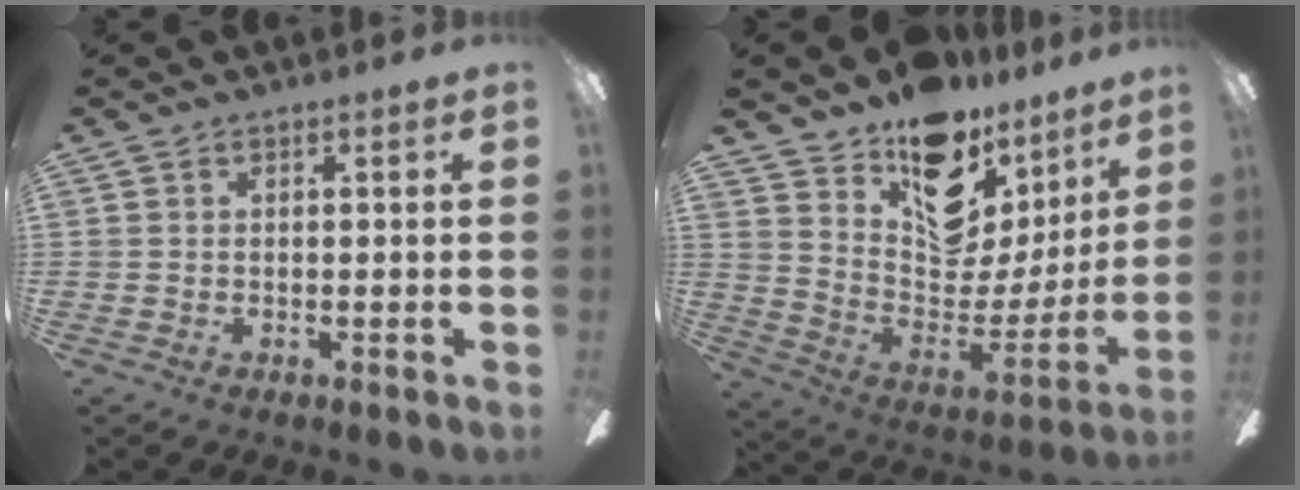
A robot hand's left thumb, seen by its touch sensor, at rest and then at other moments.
{"total": 15.6, "force": [10.5, 9.2, 7.0], "torque": [-0.102, -0.089, 0.189]}